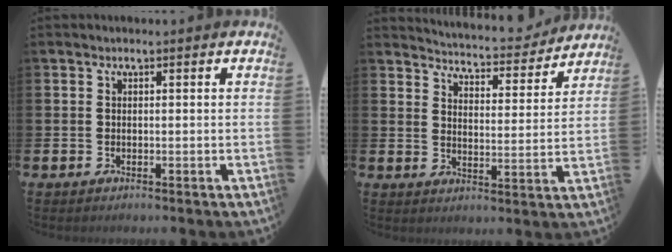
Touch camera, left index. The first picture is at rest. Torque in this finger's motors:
{"motor_torque": [0.98, -1.16, 0.14, 0.04]}